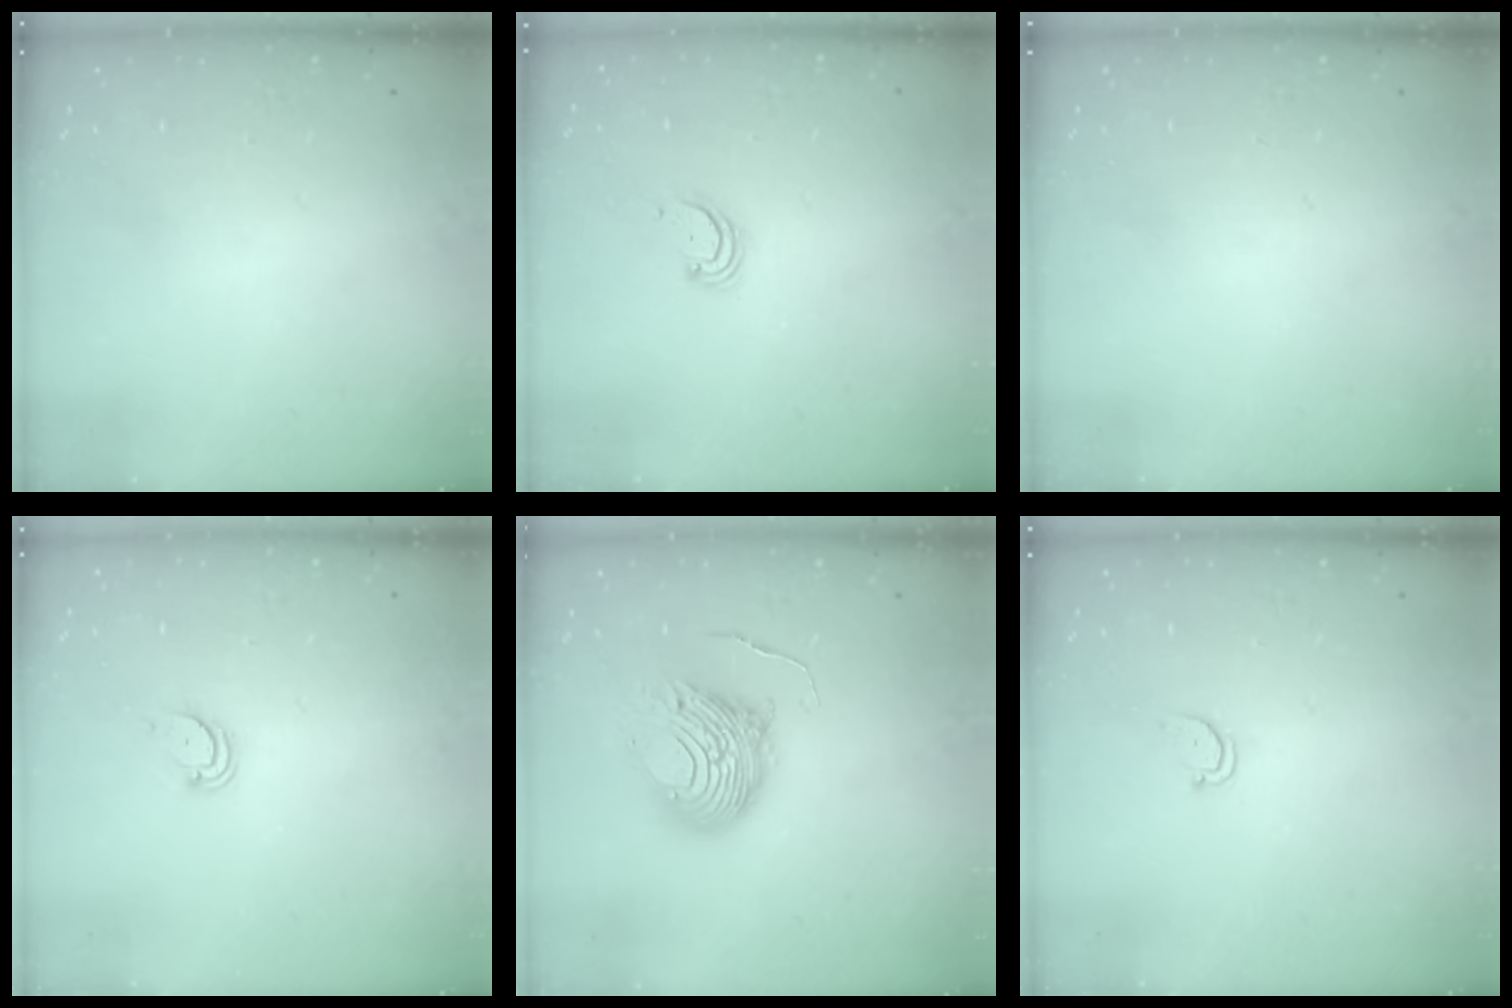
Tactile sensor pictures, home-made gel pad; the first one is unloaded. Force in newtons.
{"total": 2.5, "press": 2.5, "slide": 0.3}
{"total": 0.0}
{"total": 2.1, "press": 2.1, "slide": 0.2}
{"total": 10.9, "press": 10.8, "slide": 1.3}
{"total": 2.2, "press": 2.2, "slide": 0.2}